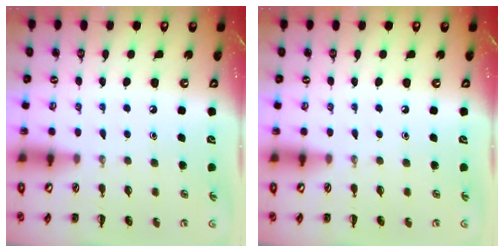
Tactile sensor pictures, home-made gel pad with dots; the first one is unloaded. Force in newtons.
{"total": 0.0}